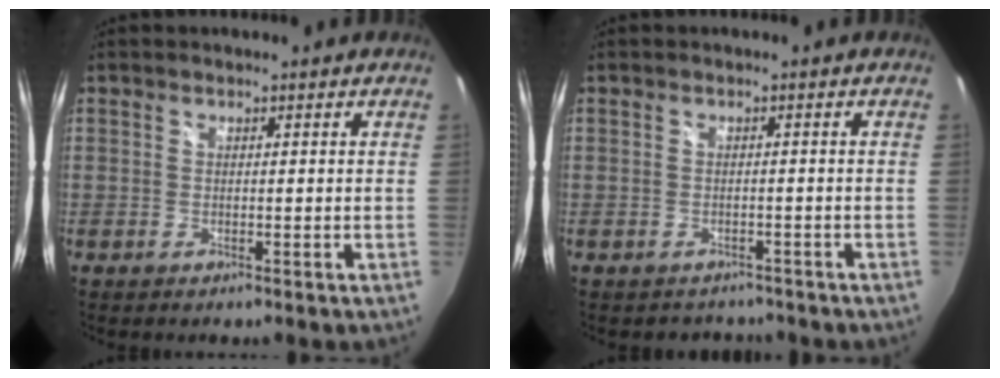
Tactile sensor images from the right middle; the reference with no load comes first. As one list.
[{"total": 3.7, "force": [-3.1, 2.1, 0.4], "torque": [-0.009, -0.005, -0.039]}]